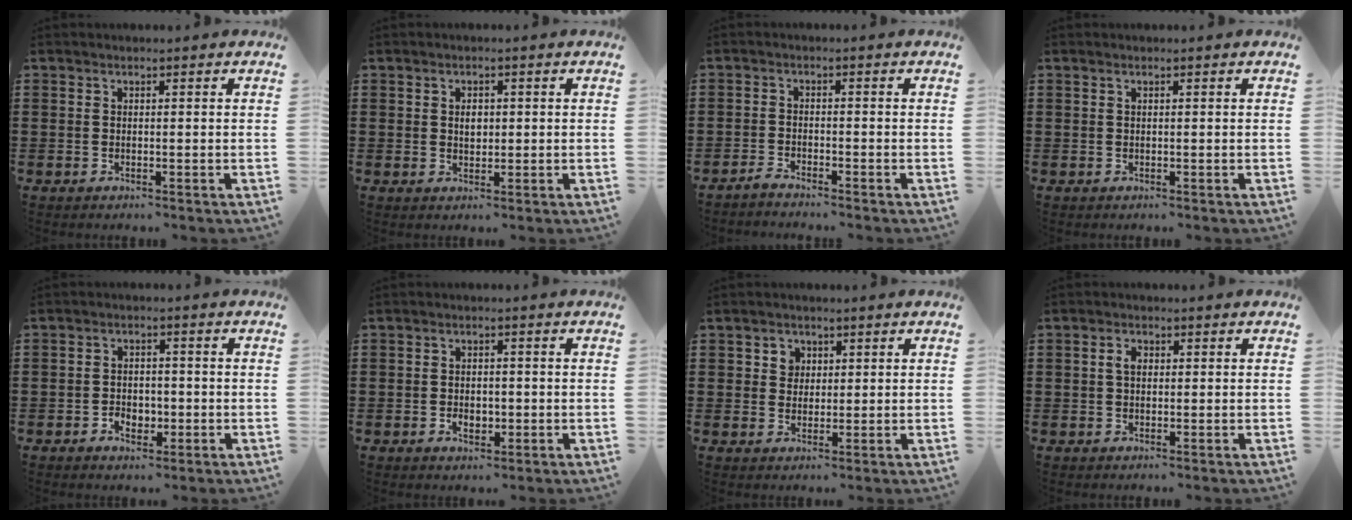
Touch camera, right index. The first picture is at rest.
{"total": 2.1, "force": [0.3, 1.4, 1.5], "torque": [-0.025, 0.004, 0.003]}
{"total": 1.7, "force": [-1.7, 0.0, 0.1], "torque": [-0.006, 0.005, -0.035]}
{"total": 0.0}
{"total": 3.0, "force": [-1.2, 2.1, 1.7], "torque": [-0.030, -0.003, -0.024]}
{"total": 2.5, "force": [-0.7, 1.6, 1.8], "torque": [-0.030, -0.005, -0.014]}
{"total": 2.5, "force": [1.0, 2.3, 0.4], "torque": [-0.020, 0.010, 0.016]}
{"total": 2.1, "force": [0.3, 1.3, 1.5], "torque": [-0.033, 0.009, 0.004]}